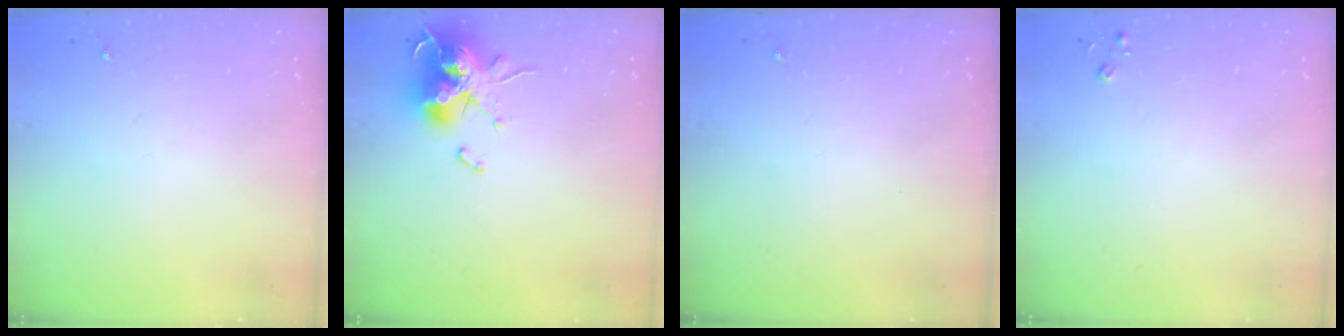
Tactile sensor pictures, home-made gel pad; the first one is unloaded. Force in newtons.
{"total": 15.7, "press": 15.7, "slide": 0.1}
{"total": 0.0}
{"total": 2.6, "press": 2.6, "slide": 0.3}